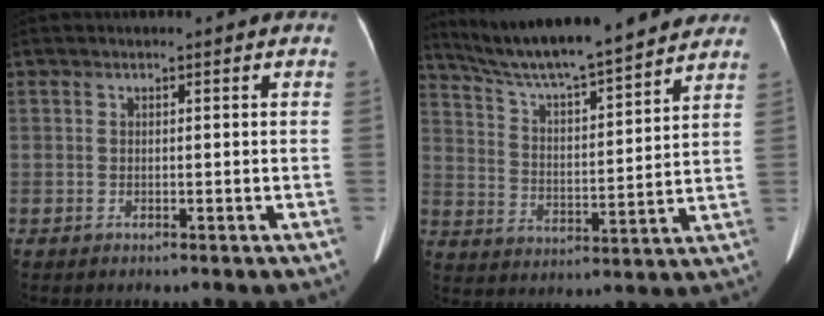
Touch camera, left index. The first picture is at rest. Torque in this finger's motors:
{"motor_torque": [0.77, -1.01, 0.10, 0.07]}